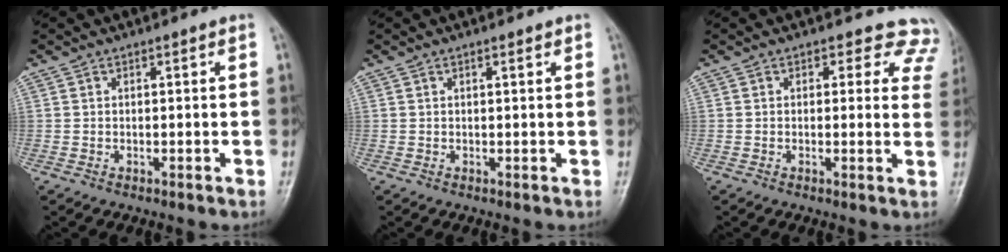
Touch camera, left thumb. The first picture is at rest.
{"total": 0.6, "force": [0.3, 0.1, 0.5], "torque": [-0.008, 0.002, 0.003]}
{"total": 7.5, "force": [6.1, 4.3, 0.7], "torque": [0.052, -0.019, 0.030]}